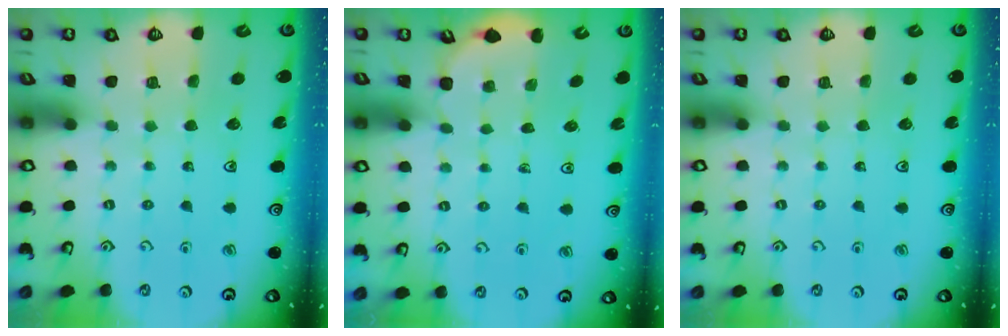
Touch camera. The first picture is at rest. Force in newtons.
{"total": 2.3, "press": 1.8, "slide": 1.4}
{"total": 0.0}